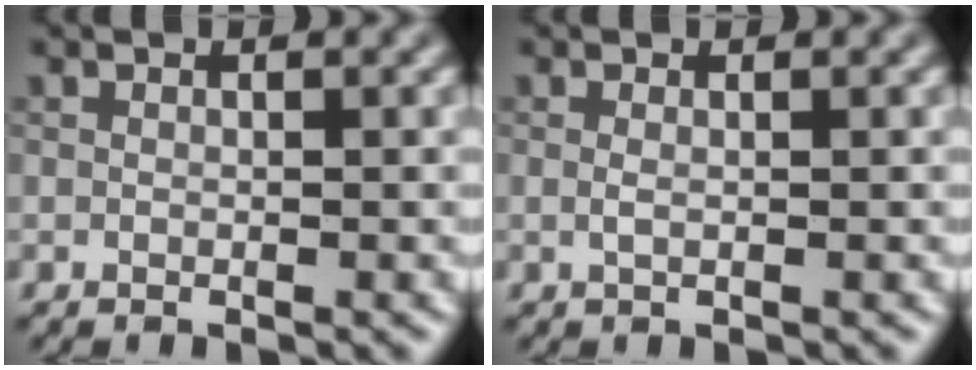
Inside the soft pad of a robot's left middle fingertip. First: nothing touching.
{"total": 0.6, "force": [0.1, 0.2, 0.6], "torque": [-0.012, 0.001, 0.001]}